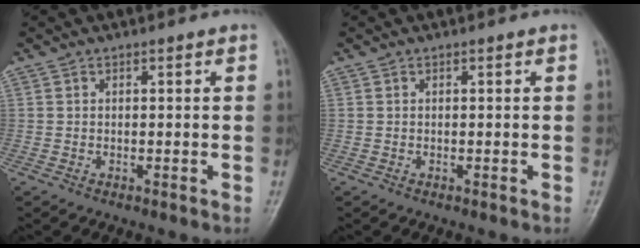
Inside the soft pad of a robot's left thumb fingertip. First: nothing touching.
{"total": 0.0}